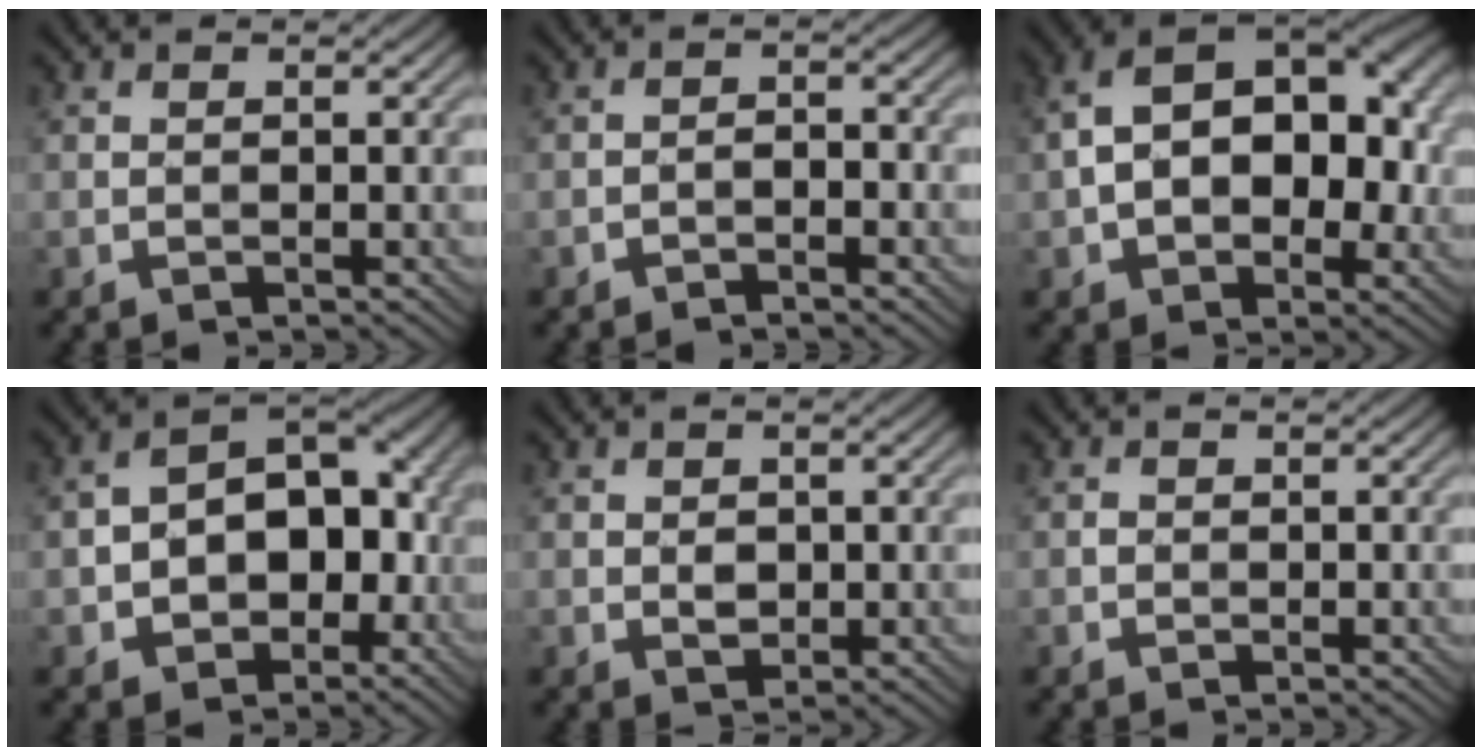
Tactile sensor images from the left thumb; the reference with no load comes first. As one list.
[{"total": 1.8, "force": [-1.4, 0.6, 1.0], "torque": [-0.014, 0.005, -0.029]}, {"total": 14.3, "force": [1.0, 9.0, 11.0], "torque": [-0.165, 0.015, 0.016]}, {"total": 12.5, "force": [-2.2, 8.4, 8.9], "torque": [-0.139, -0.003, -0.042]}, {"total": 1.8, "force": [0.1, 1.4, 1.1], "torque": [-0.025, -0.004, 0.003]}, {"total": 0.7, "force": [-0.1, 0.6, 0.2], "torque": [-0.001, -0.003, -0.005]}]